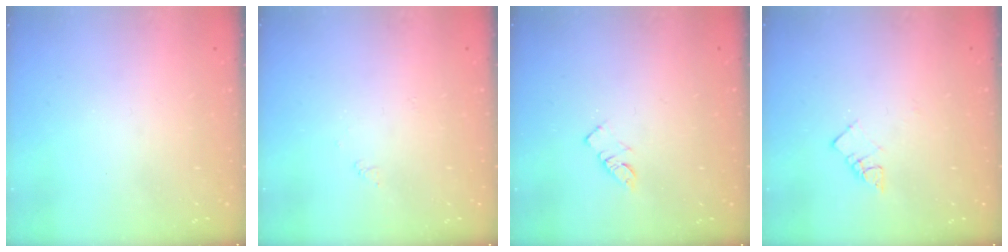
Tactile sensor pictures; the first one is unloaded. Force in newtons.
{"total": 2.9, "press": 2.9, "slide": 0.5}
{"total": 4.2, "press": 4.1, "slide": 0.3}
{"total": 3.9, "press": 3.9, "slide": 0.4}